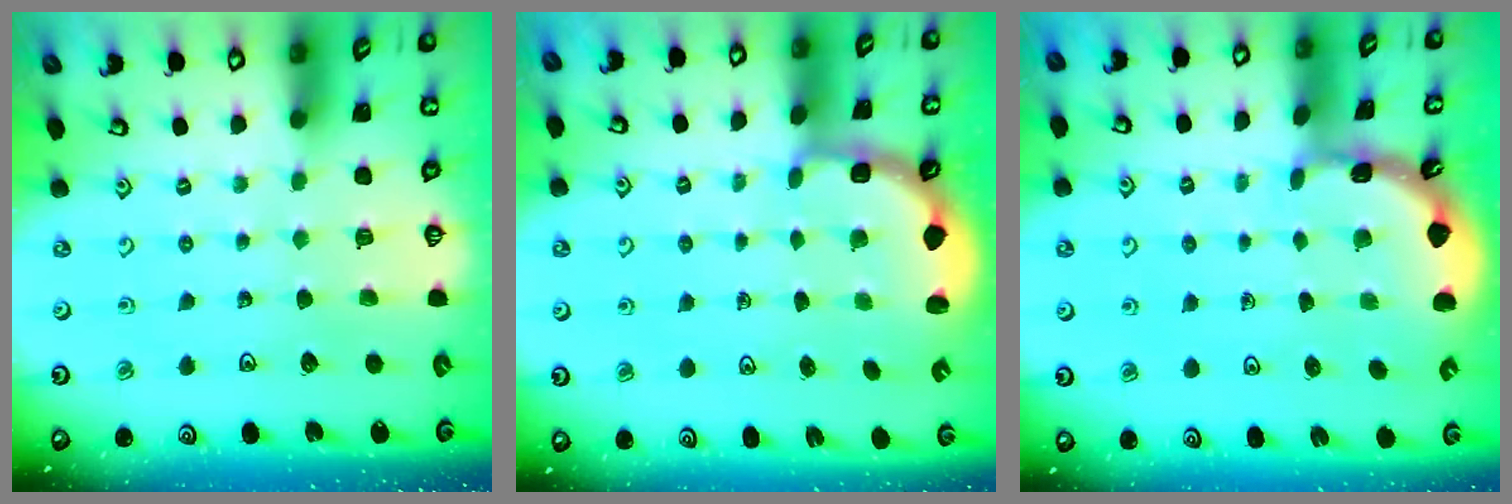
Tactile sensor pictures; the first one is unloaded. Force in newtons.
{"total": 2.8, "press": 2.2, "slide": 1.7}
{"total": 1.6, "press": 1.6, "slide": 0.1}